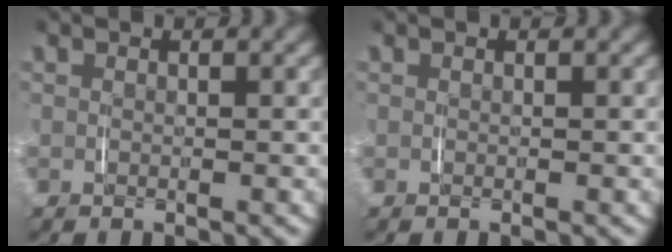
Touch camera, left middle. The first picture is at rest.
{"total": 0.0}